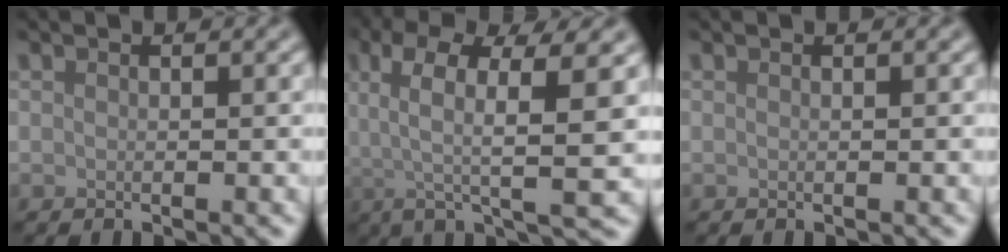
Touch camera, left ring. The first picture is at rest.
{"total": 7.3, "force": [1.0, 2.2, 6.9], "torque": [-0.132, 0.001, 0.009]}
{"total": 0.0}